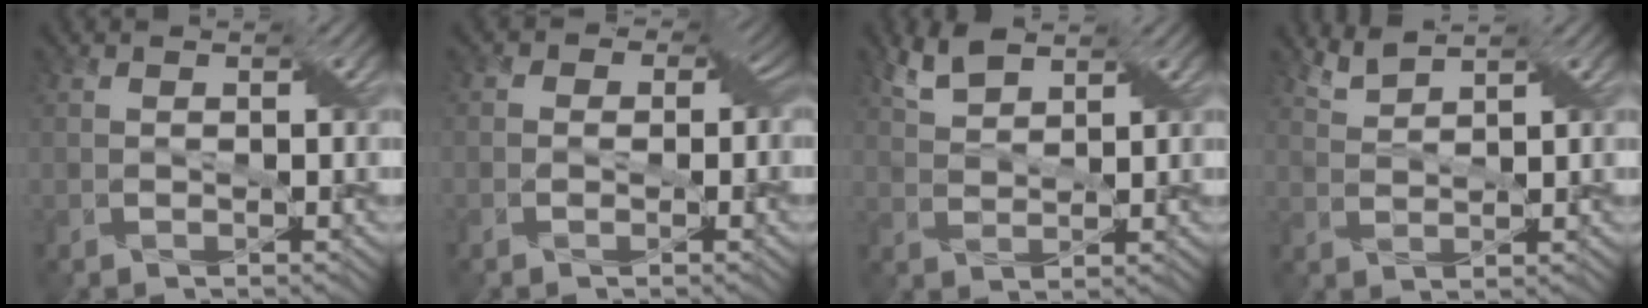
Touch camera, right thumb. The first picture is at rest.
{"total": 5.0, "force": [-0.2, 4.4, 2.3], "torque": [-0.018, 0.025, -0.034]}
{"total": 4.5, "force": [3.3, 1.6, 2.6], "torque": [-0.066, 0.008, 0.069]}
{"total": 3.1, "force": [2.7, 0.1, 1.4], "torque": [-0.036, 0.002, 0.062]}